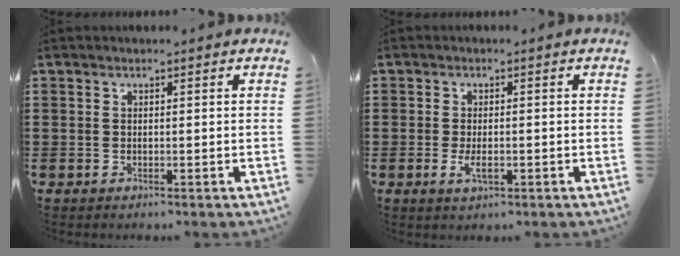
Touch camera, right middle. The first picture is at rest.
{"total": 2.7, "force": [-0.6, 1.1, 2.4], "torque": [-0.052, -0.004, -0.013]}